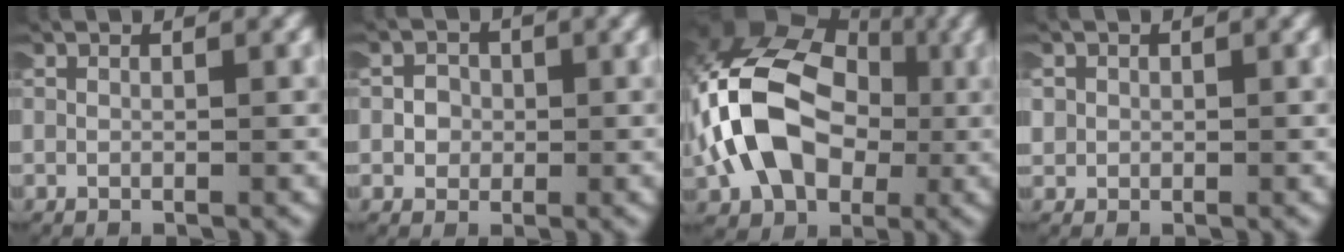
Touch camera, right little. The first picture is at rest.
{"total": 2.2, "force": [-0.4, 2.0, 0.6], "torque": [-0.022, -0.003, -0.009]}
{"total": 12.7, "force": [1.9, 9.4, 8.3], "torque": [-0.196, -0.011, 0.034]}
{"total": 2.3, "force": [0.2, 2.3, 0.6], "torque": [-0.027, 0.005, -0.001]}